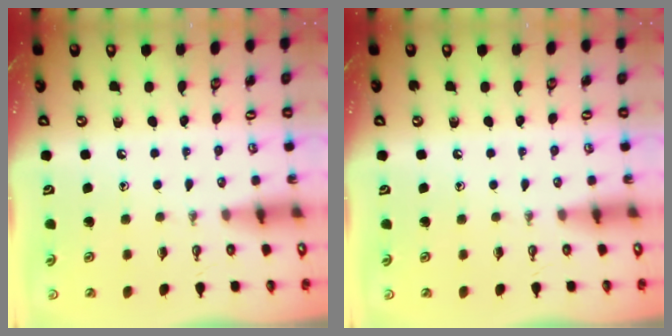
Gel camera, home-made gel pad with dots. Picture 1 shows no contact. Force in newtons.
{"total": 0.0}